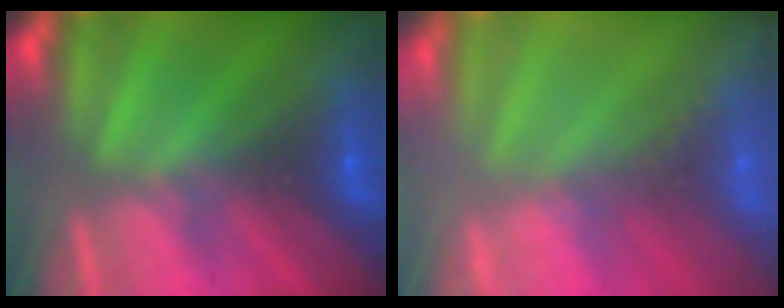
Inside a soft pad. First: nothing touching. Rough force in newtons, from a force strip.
{"total": 1.6}